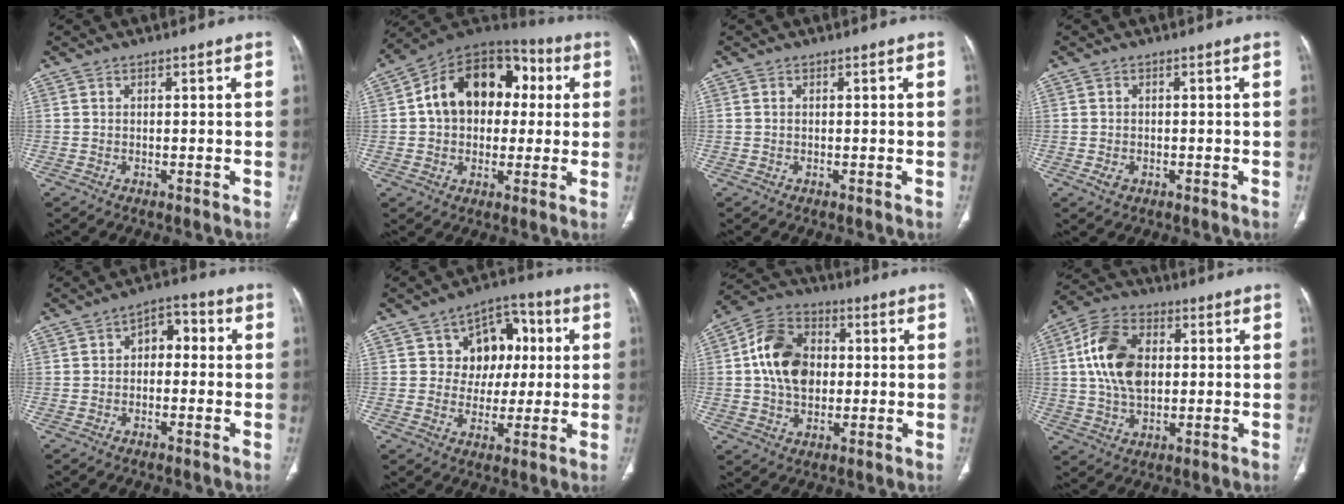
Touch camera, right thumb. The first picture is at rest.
{"total": 18.8, "force": [2.6, 13.5, 12.9], "torque": [-0.164, 0.035, 0.033]}
{"total": 0.0}
{"total": 1.9, "force": [-0.7, 1.5, 1.1], "torque": [-0.017, 0.003, -0.008]}
{"total": 5.5, "force": [0.1, 3.7, 4.1], "torque": [-0.034, 0.024, -0.012]}
{"total": 11.2, "force": [2.4, 9.0, 6.1], "torque": [-0.026, 0.008, 0.033]}
{"total": 13.4, "force": [1.0, 9.7, 9.2], "torque": [-0.144, 0.020, 0.012]}
{"total": 13.5, "force": [1.8, 8.6, 10.3], "torque": [-0.181, 0.012, 0.029]}